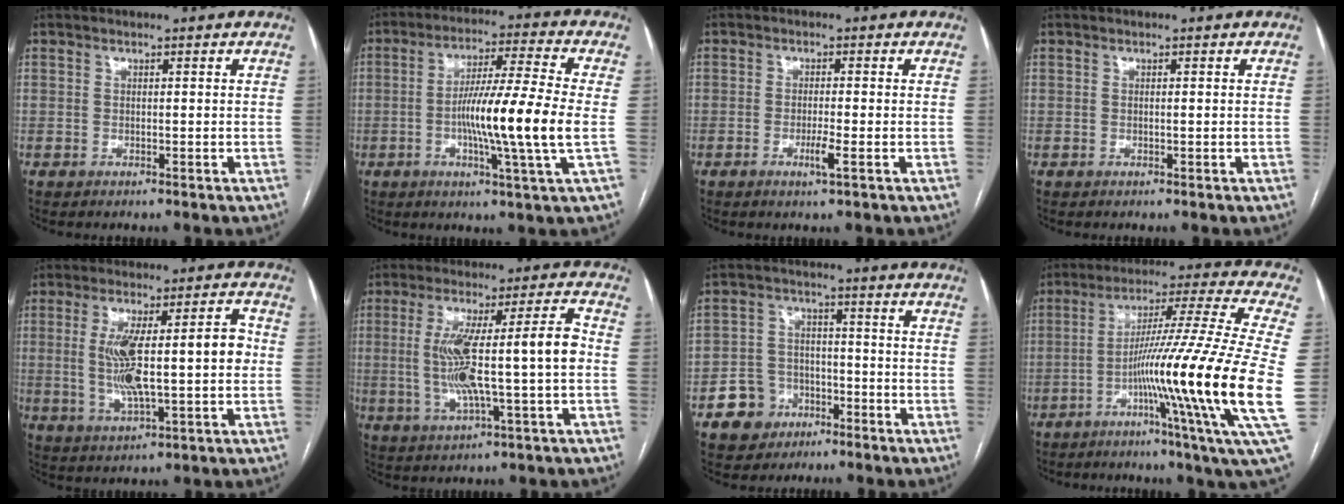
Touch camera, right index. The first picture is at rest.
{"total": 14.1, "force": [-2.0, -1.2, 13.9], "torque": [-0.244, -0.009, -0.046]}
{"total": 2.7, "force": [-1.1, -0.1, 2.4], "torque": [-0.043, -0.004, -0.020]}
{"total": 0.0}
{"total": 13.1, "force": [0.2, 3.0, 12.8], "torque": [-0.225, 0.024, 0.011]}
{"total": 13.9, "force": [-0.6, 0.9, 13.9], "torque": [-0.253, 0.020, -0.008]}
{"total": 7.5, "force": [-3.9, 6.2, 1.8], "torque": [-0.037, 0.020, -0.058]}
{"total": 23.1, "force": [-4.3, -2.0, 22.6], "torque": [-0.340, -0.012, -0.089]}